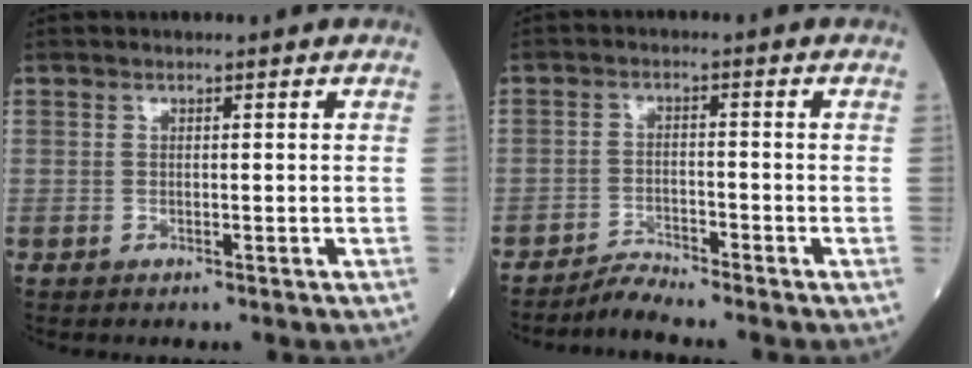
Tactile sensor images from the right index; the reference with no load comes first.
{"total": 3.1, "force": [-2.9, -0.9, -0.3], "torque": [0.005, -0.018, -0.056]}